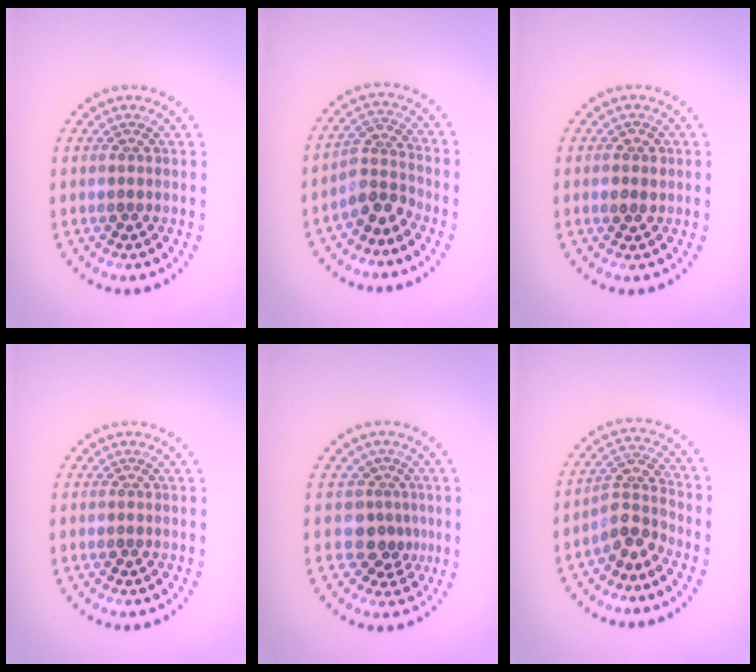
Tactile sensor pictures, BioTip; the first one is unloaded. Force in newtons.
{"total": 2.9, "press": 2.1, "slide": 2.0}
{"total": 1.5, "press": 1.4, "slide": 0.4}
{"total": 0.0}
{"total": 2.8, "press": 2.0, "slide": 1.9}
{"total": 3.1, "press": 2.4, "slide": 2.0}